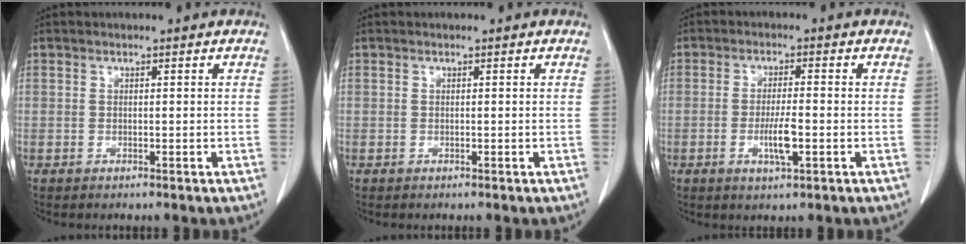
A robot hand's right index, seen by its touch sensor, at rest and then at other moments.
{"total": 0.0}
{"total": 4.6, "force": [-1.3, 0.5, 4.3], "torque": [-0.083, -0.005, -0.021]}